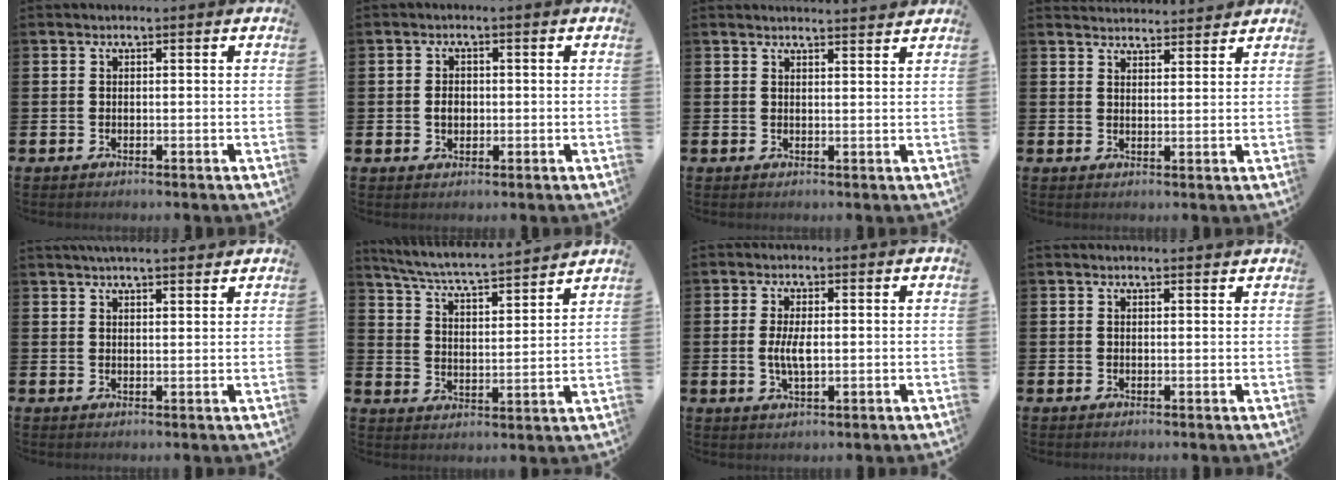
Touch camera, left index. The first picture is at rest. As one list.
[{"total": 2.1, "force": [-0.1, 1.6, 1.3], "torque": [-0.008, 0.001, -0.009]}, {"total": 2.3, "force": [2.2, -0.2, -0.1], "torque": [0.008, -0.015, 0.039]}, {"total": 3.1, "force": [3.1, 0.4, -0.2], "torque": [0.003, -0.019, 0.056]}, {"total": 3.4, "force": [3.3, 0.1, 0.9], "torque": [-0.019, -0.011, 0.059]}, {"total": 5.8, "force": [5.6, -0.1, 1.6], "torque": [-0.059, -0.049, 0.092]}, {"total": 3.7, "force": [0.1, 1.5, 3.4], "torque": [-0.055, 0.000, -0.003]}, {"total": 0.9, "force": [0.9, 0.0, 0.2], "torque": [0.006, -0.002, 0.014]}]